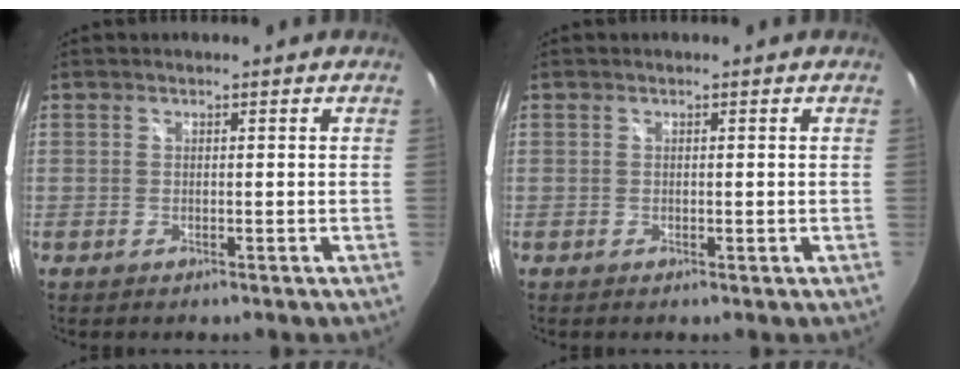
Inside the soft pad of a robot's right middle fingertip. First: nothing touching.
{"total": 0.0}